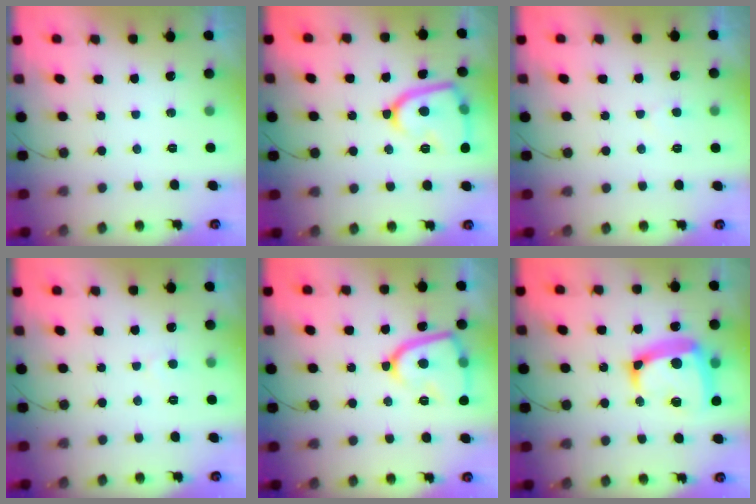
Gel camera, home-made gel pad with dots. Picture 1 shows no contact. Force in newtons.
{"total": 14.7, "press": 14.6, "slide": 1.1}
{"total": 4.2, "press": 4.2, "slide": 0.4}
{"total": 3.2, "press": 3.2, "slide": 0.3}
{"total": 15.5, "press": 15.4, "slide": 1.5}
{"total": 16.5, "press": 16.4, "slide": 2.1}